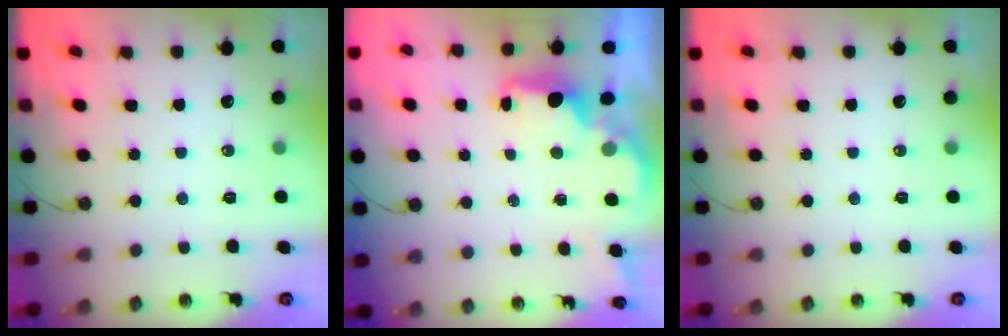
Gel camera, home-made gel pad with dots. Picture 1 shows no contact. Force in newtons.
{"total": 2.2, "press": 2.1, "slide": 0.8}
{"total": 0.0}